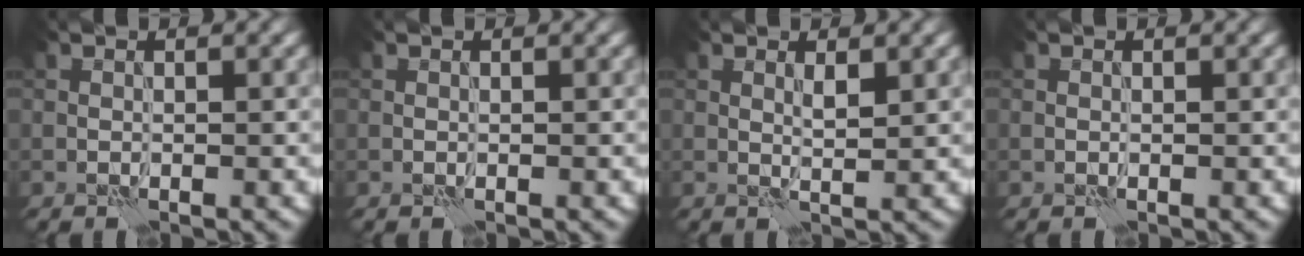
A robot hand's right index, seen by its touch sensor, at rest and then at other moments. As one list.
[{"total": 0.0}, {"total": 1.1, "force": [0.6, 0.1, 1.0], "torque": [-0.020, -0.005, 0.010]}, {"total": 0.0}]